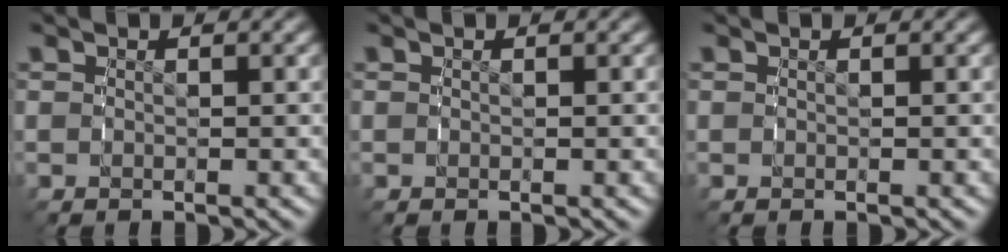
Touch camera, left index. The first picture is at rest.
{"total": 0.0}
{"total": 0.0}